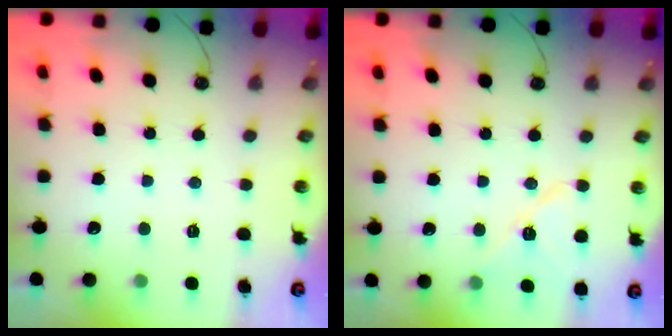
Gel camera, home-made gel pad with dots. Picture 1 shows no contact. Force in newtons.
{"total": 10.8, "press": 10.7, "slide": 0.9}